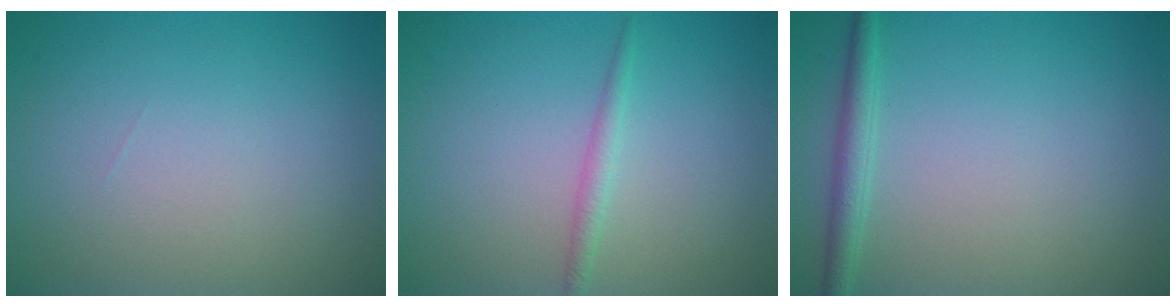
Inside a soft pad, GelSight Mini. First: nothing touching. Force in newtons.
{"total": 1.3, "press": 1.3, "slide": 0.0}
{"total": 2.0, "press": 2.0, "slide": 0.1}